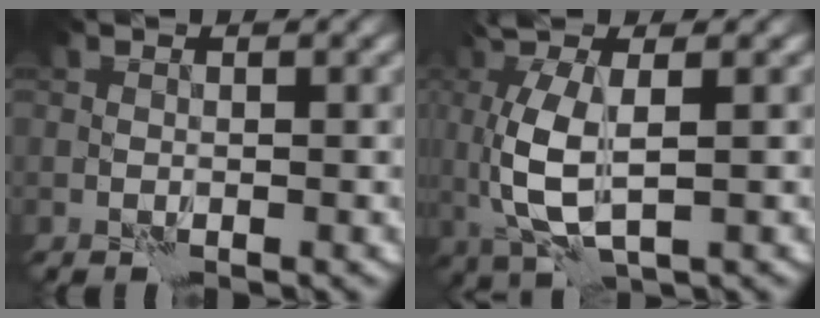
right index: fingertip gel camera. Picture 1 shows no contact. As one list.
[{"total": 5.9, "force": [0.7, 2.1, 5.5], "torque": [-0.127, -0.001, 0.016]}]